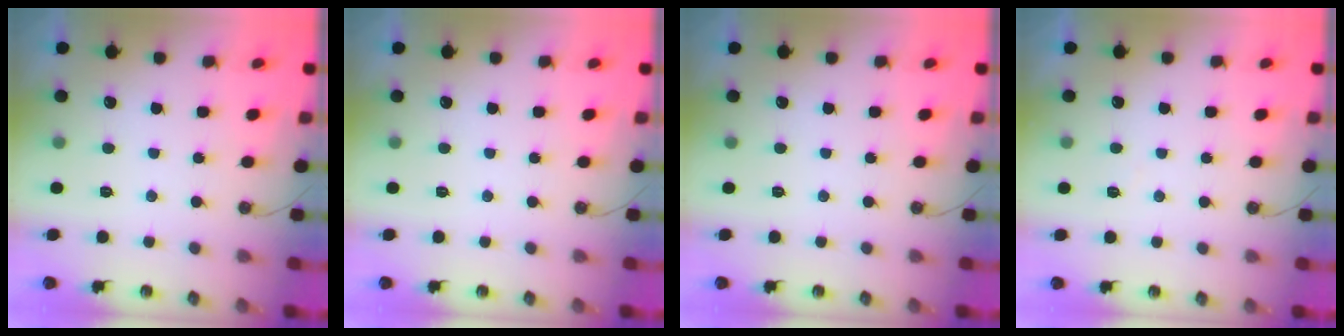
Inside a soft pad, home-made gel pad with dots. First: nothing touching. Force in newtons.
{"total": 0.0}
{"total": 0.0}
{"total": 3.5, "press": 3.4, "slide": 0.6}